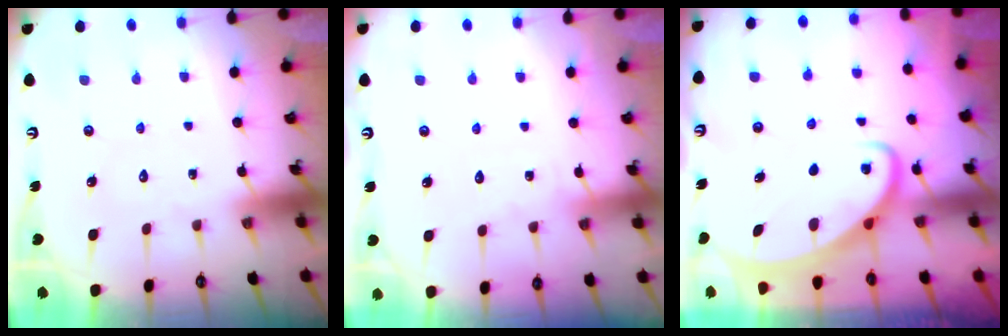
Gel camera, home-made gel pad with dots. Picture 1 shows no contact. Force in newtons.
{"total": 2.8, "press": 2.8, "slide": 0.4}
{"total": 2.5, "press": 2.5, "slide": 0.3}